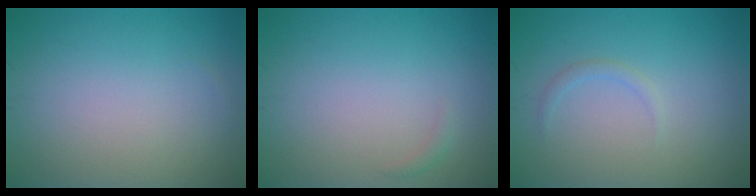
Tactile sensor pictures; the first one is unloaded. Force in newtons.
{"total": 0.6, "press": 0.6, "slide": 0.1}
{"total": 0.9, "press": 0.9, "slide": 0.1}